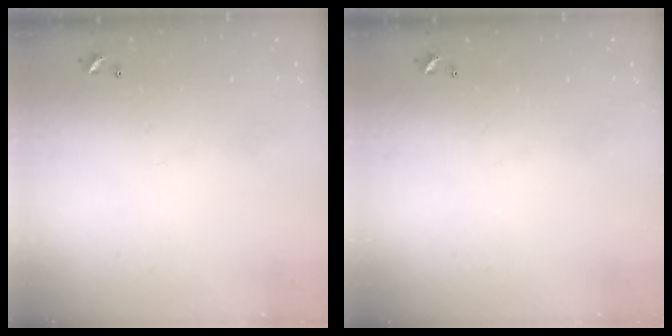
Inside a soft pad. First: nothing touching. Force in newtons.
{"total": 0.0}